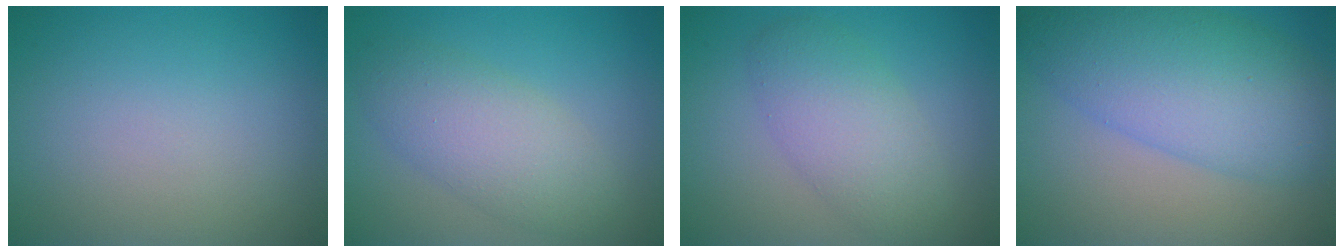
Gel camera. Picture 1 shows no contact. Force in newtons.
{"total": 4.9, "press": 4.9, "slide": 0.0}
{"total": 4.6, "press": 4.6, "slide": 0.2}
{"total": 6.6, "press": 6.6, "slide": 0.2}